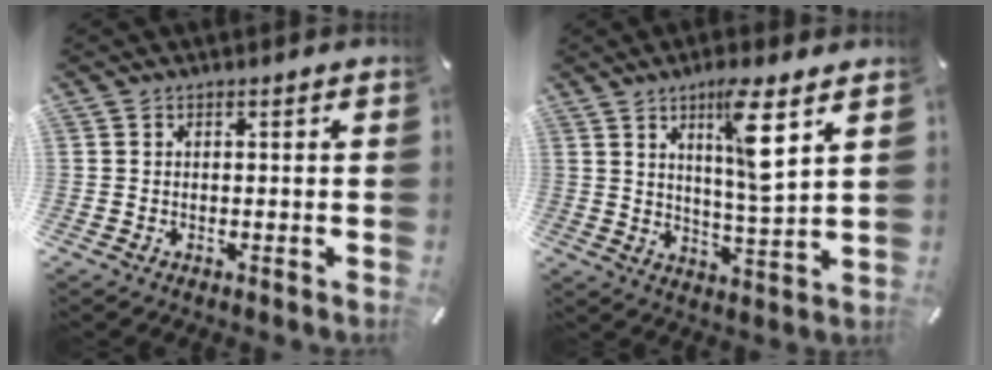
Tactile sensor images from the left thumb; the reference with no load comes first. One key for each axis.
{"total": 10.6, "fx": 5.2, "fy": 1.6, "fz": 9.1, "tx": -0.147, "ty": -0.027, "tz": 0.080}